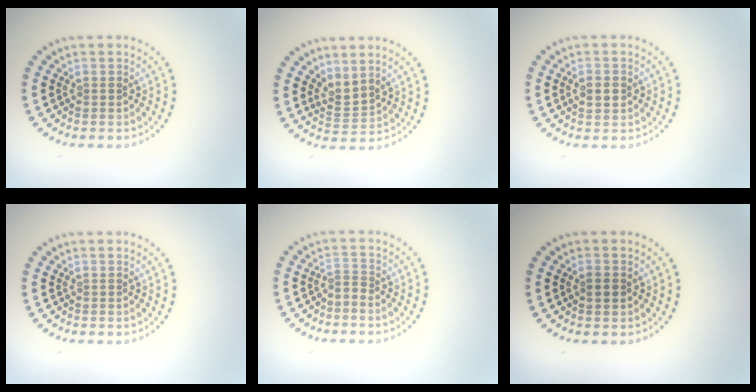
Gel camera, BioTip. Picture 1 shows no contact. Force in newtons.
{"total": 2.1, "press": 1.4, "slide": 1.5}
{"total": 2.1, "press": 2.1, "slide": 0.1}
{"total": 0.0}
{"total": 1.0, "press": 0.4, "slide": 1.0}
{"total": 1.5, "press": 1.5, "slide": 0.1}